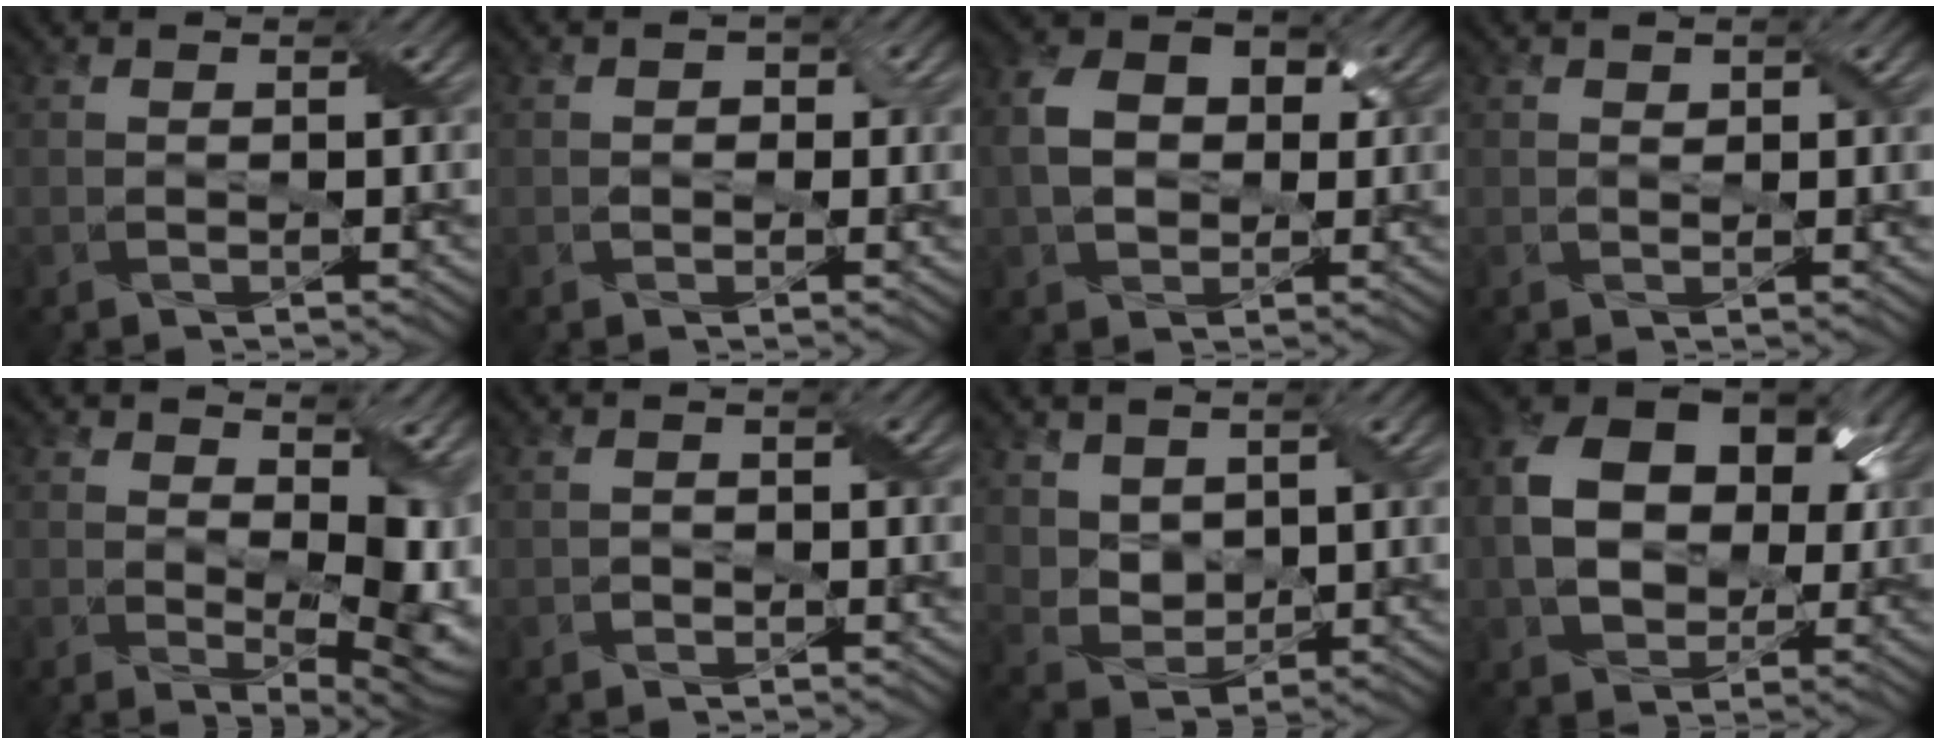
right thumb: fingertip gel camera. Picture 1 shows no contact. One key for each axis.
{"total": 1.7, "fx": 0.0, "fy": 1.5, "fz": 0.8, "tx": -0.012, "ty": -0.001, "tz": -0.004}
{"total": 7.5, "fx": 0.7, "fy": 5.4, "fz": 5.2, "tx": -0.106, "ty": 0.015, "tz": 0.008}
{"total": 1.2, "fx": 0.7, "fy": 0.8, "fz": 0.6, "tx": -0.013, "ty": -0.001, "tz": 0.014}
{"total": 9.2, "fx": 1.6, "fy": 5.4, "fz": 7.3, "tx": -0.120, "ty": -0.020, "tz": 0.045}
{"total": 0.9, "fx": -0.5, "fy": 0.6, "fz": 0.4, "tx": -0.007, "ty": 0.001, "tz": -0.009}
{"total": 4.8, "fx": 2.7, "fy": 3.2, "fz": 2.3, "tx": -0.069, "ty": -0.016, "tz": 0.057}
{"total": 12.4, "fx": 1.3, "fy": 8.7, "fz": 8.7, "tx": -0.170, "ty": 0.009, "tz": 0.024}